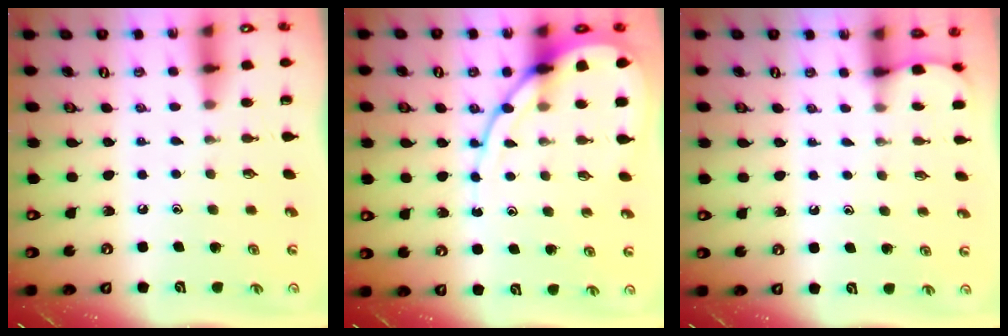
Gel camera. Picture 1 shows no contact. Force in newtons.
{"total": 10.2, "press": 10.2, "slide": 1.0}
{"total": 1.7, "press": 1.6, "slide": 0.2}